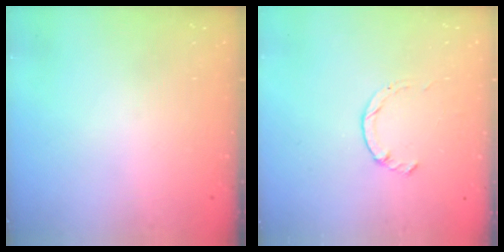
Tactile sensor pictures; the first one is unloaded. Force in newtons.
{"total": 1.0, "press": 1.0, "slide": 0.3}